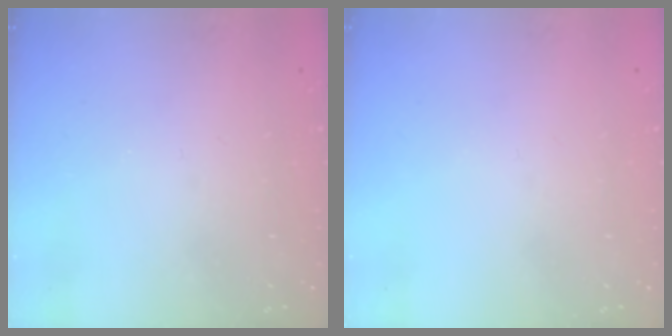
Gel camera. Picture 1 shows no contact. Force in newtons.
{"total": 0.0}